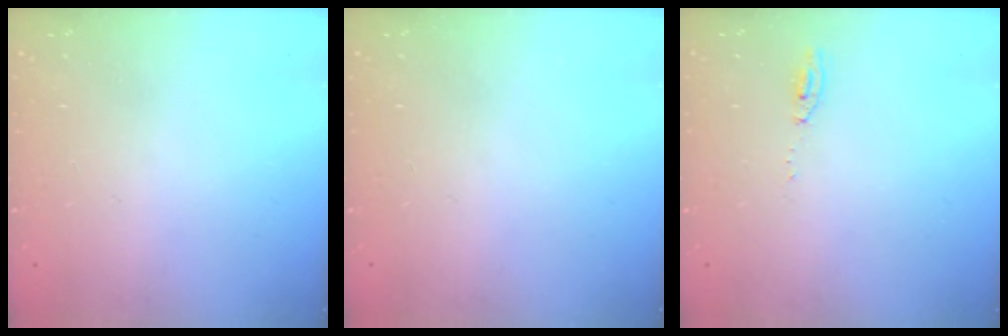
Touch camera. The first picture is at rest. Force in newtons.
{"total": 0.0}
{"total": 4.8, "press": 4.8, "slide": 0.6}